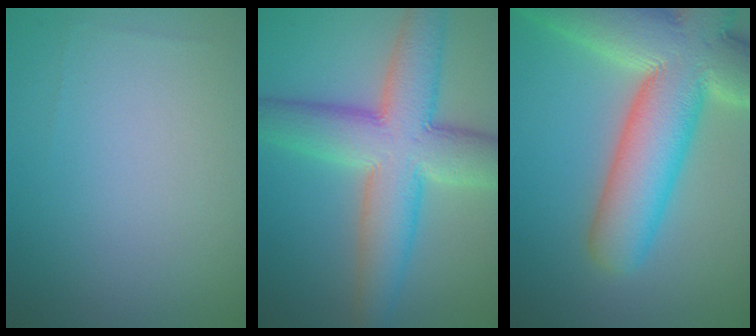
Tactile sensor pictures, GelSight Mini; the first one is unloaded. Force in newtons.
{"total": 9.6, "press": 9.6, "slide": 0.5}
{"total": 13.5, "press": 13.5, "slide": 1.2}